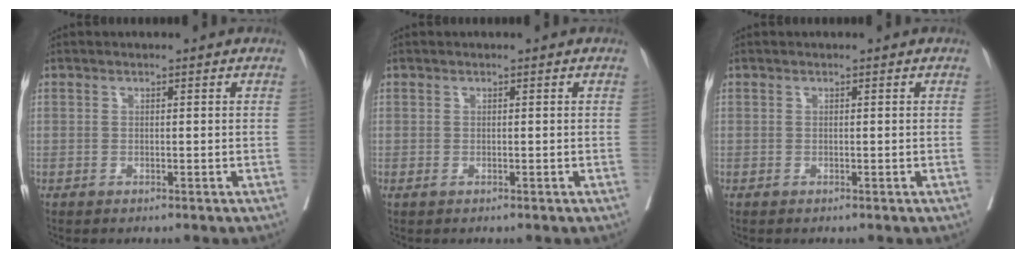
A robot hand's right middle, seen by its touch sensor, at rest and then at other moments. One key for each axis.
{"total": 0.0}
{"total": 0.0}